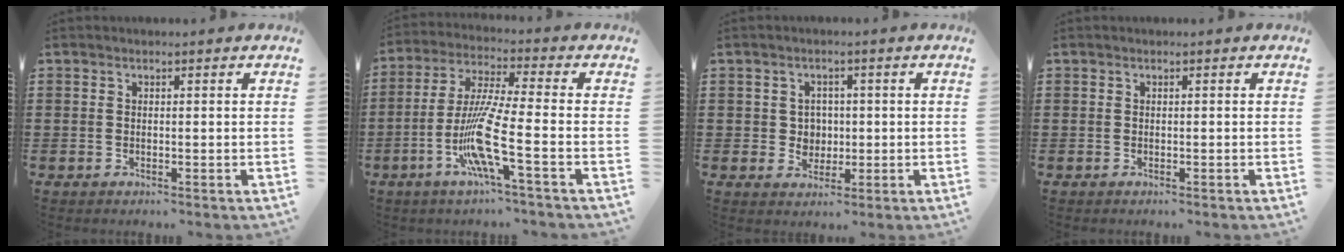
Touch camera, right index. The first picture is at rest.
{"total": 10.7, "force": [-4.1, 0.5, 9.8], "torque": [-0.219, -0.020, -0.087]}
{"total": 3.1, "force": [0.0, 2.9, 1.0], "torque": [-0.023, 0.007, -0.005]}
{"total": 0.0}